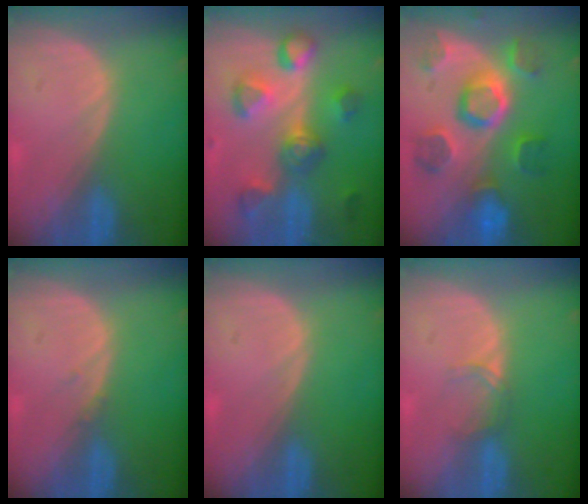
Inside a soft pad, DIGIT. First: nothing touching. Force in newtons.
{"total": 8.4, "press": 8.4, "slide": 0.7}
{"total": 10.7, "press": 9.7, "slide": 4.4}
{"total": 0.6, "press": 0.5, "slide": 0.1}
{"total": 0.0}
{"total": 1.9, "press": 1.9, "slide": 0.3}